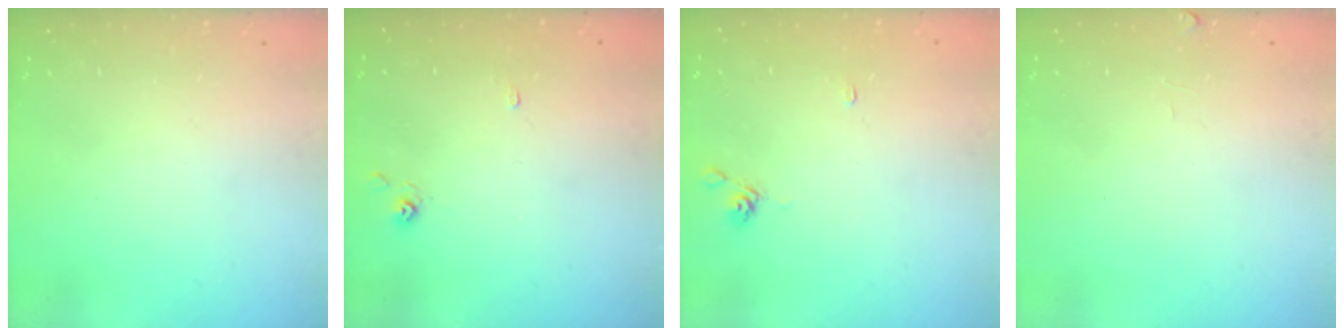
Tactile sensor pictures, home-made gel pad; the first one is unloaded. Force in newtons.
{"total": 3.7, "press": 3.7, "slide": 0.0}
{"total": 4.5, "press": 4.5, "slide": 0.1}
{"total": 1.3, "press": 1.2, "slide": 0.5}